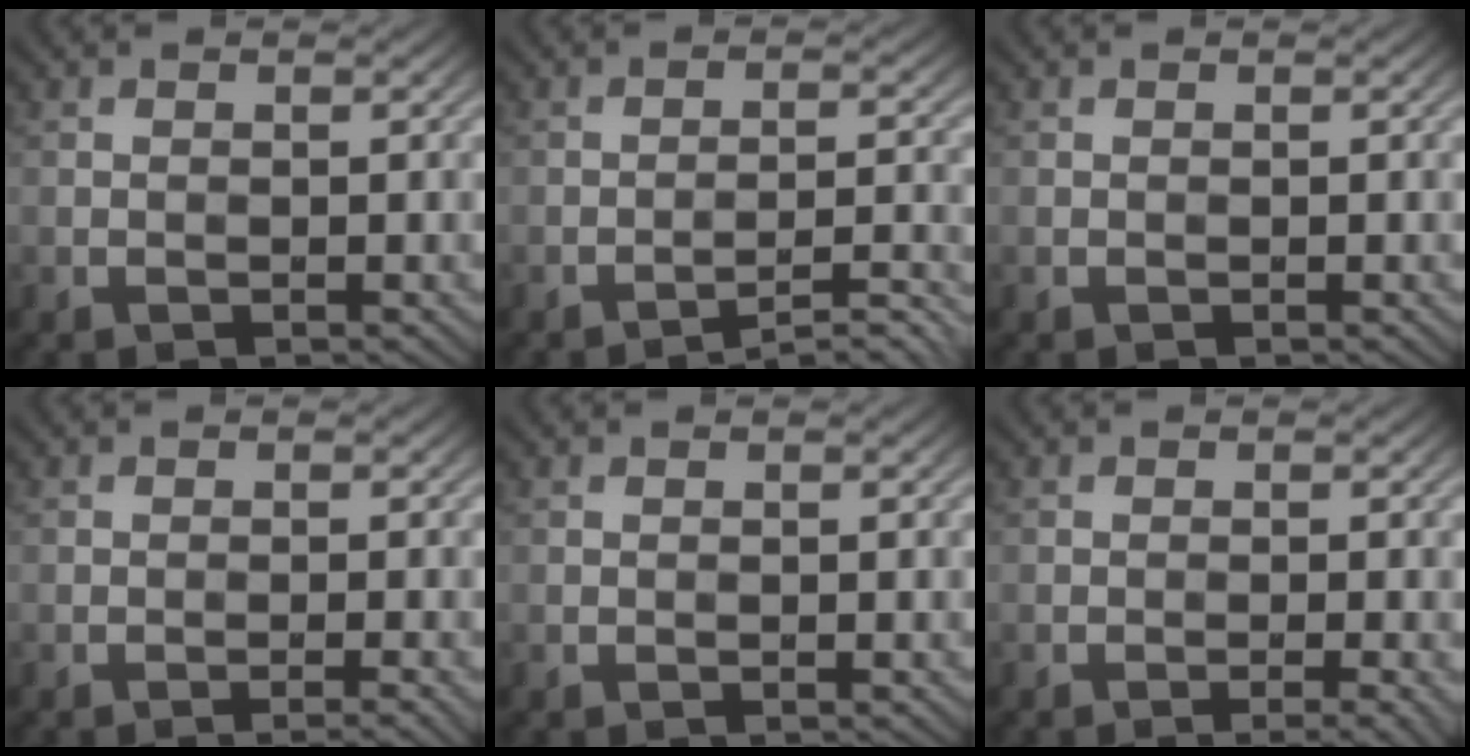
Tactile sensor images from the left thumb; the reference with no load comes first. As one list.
[{"total": 4.6, "force": [-3.9, 0.4, 2.4], "torque": [-0.041, 0.018, -0.058]}, {"total": 0.0}, {"total": 1.6, "force": [-0.8, 0.2, 1.3], "torque": [-0.016, 0.003, -0.018]}, {"total": 0.0}, {"total": 2.2, "force": [-1.1, 0.4, 1.9], "torque": [-0.025, 0.004, -0.020]}]